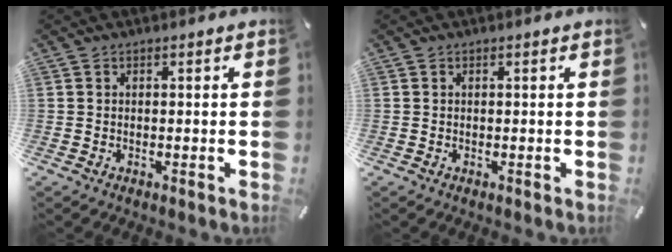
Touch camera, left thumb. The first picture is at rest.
{"total": 0.0}